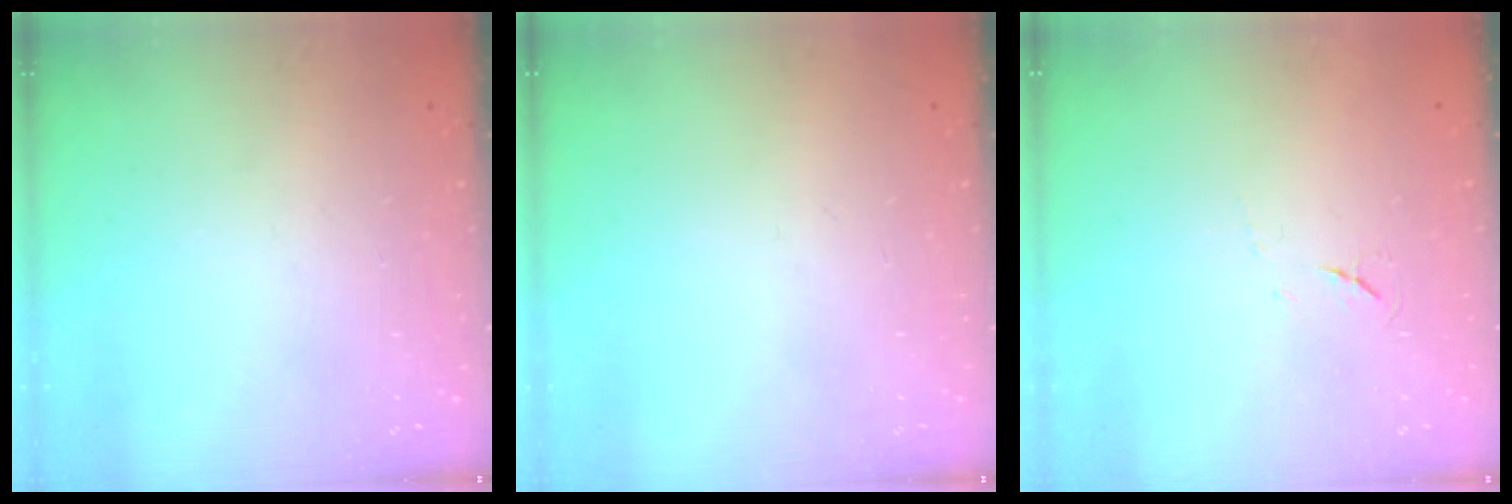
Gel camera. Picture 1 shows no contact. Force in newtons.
{"total": 0.0}
{"total": 3.8, "press": 3.7, "slide": 0.6}